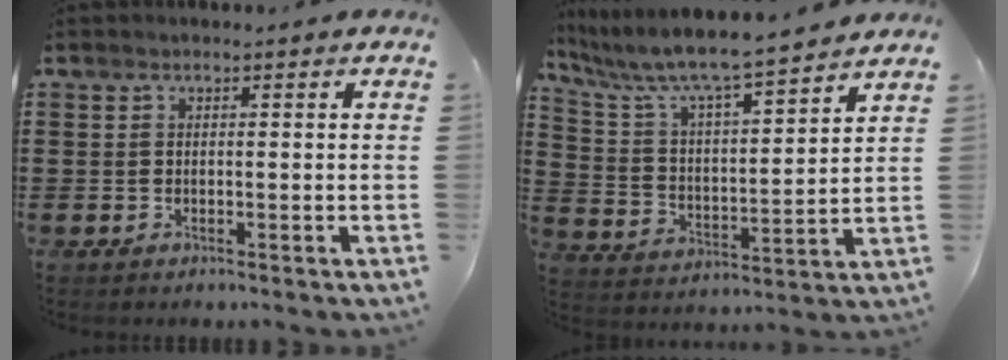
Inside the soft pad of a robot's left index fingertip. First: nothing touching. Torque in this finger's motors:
{"motor_torque": [1.33, -0.81, 0.37, 0.21]}